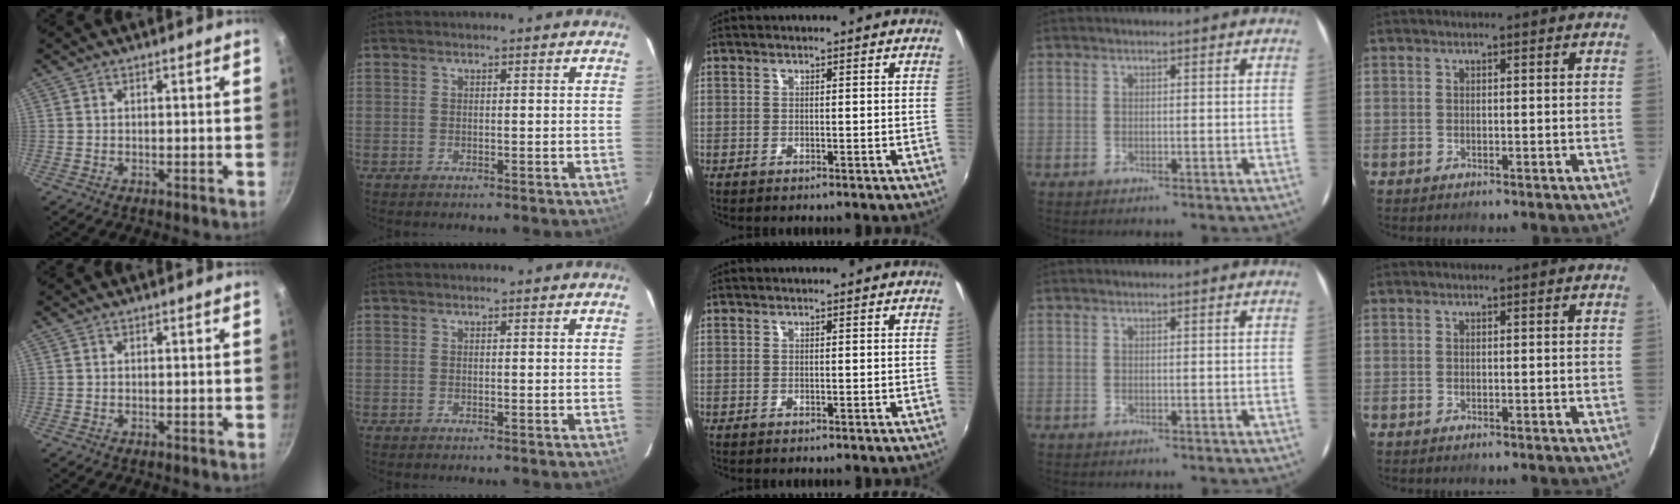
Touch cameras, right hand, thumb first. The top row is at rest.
{}